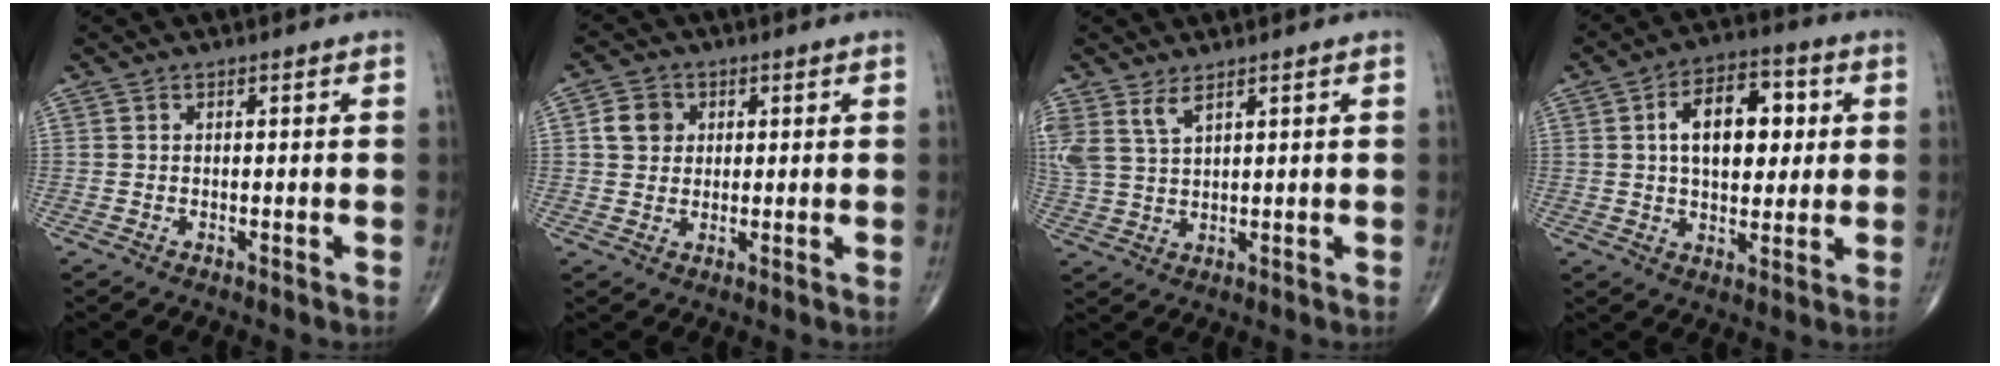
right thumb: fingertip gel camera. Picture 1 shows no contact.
{"total": 4.9, "force": [1.1, 4.3, 2.1], "torque": [-0.020, 0.002, 0.016]}
{"total": 5.3, "force": [3.5, 1.9, 3.4], "torque": [-0.078, -0.011, 0.081]}
{"total": 13.4, "force": [2.6, 7.8, 10.5], "torque": [-0.132, 0.007, 0.039]}